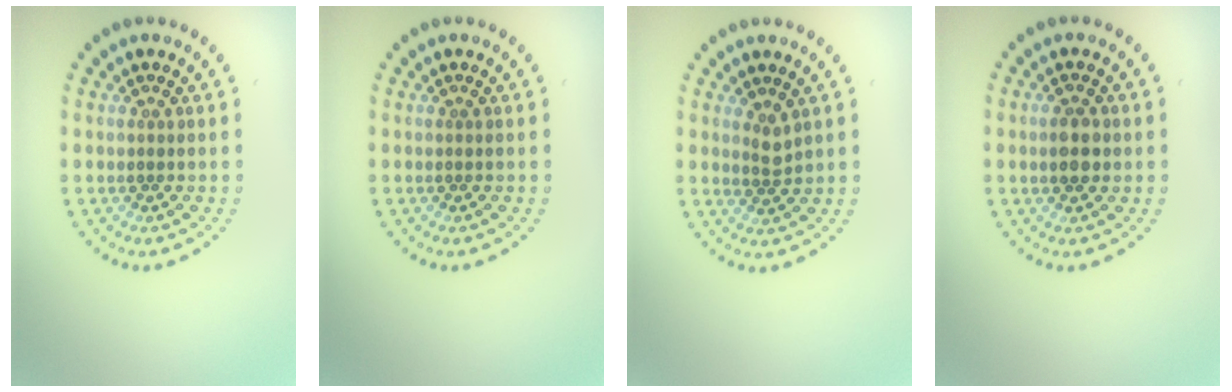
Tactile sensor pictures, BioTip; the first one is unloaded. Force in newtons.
{"total": 0.0}
{"total": 1.4, "press": 1.1, "slide": 1.0}
{"total": 2.6, "press": 2.6, "slide": 0.2}